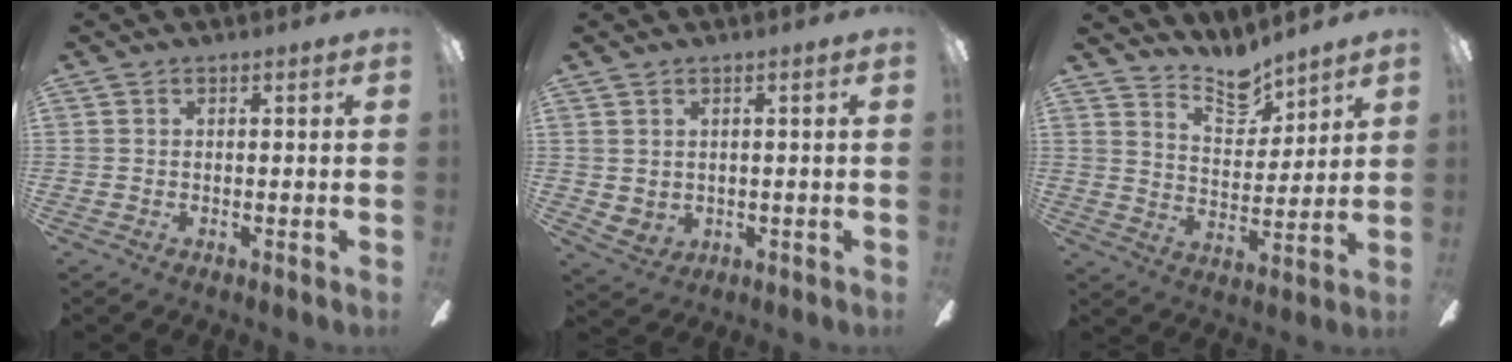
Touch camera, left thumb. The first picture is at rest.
{"total": 2.7, "force": [2.2, 1.5, 0.4], "torque": [-0.014, -0.012, 0.041]}
{"total": 10.0, "force": [8.8, 3.5, 3.4], "torque": [-0.048, -0.061, 0.158]}